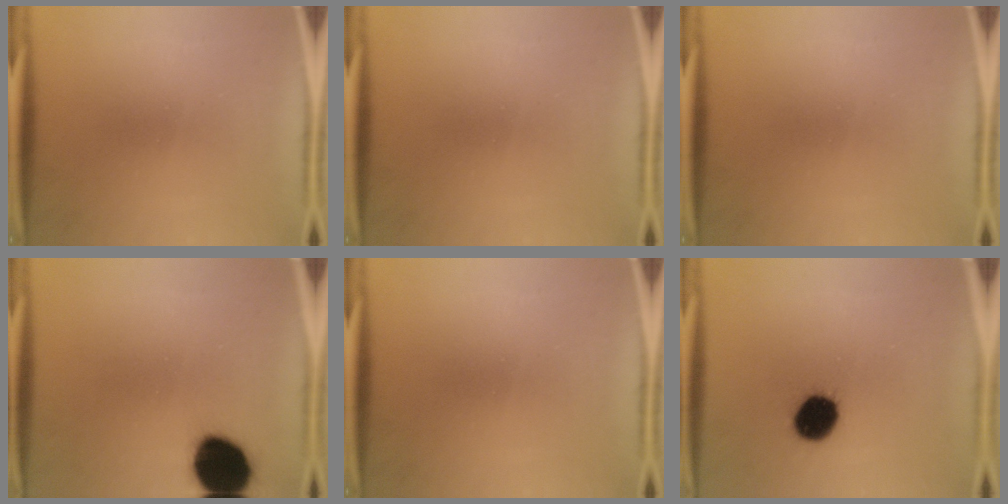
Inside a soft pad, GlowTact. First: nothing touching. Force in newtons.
{"total": 0.0}
{"total": 0.0}
{"total": 15.1}
{"total": 0.0}
{"total": 10.1}